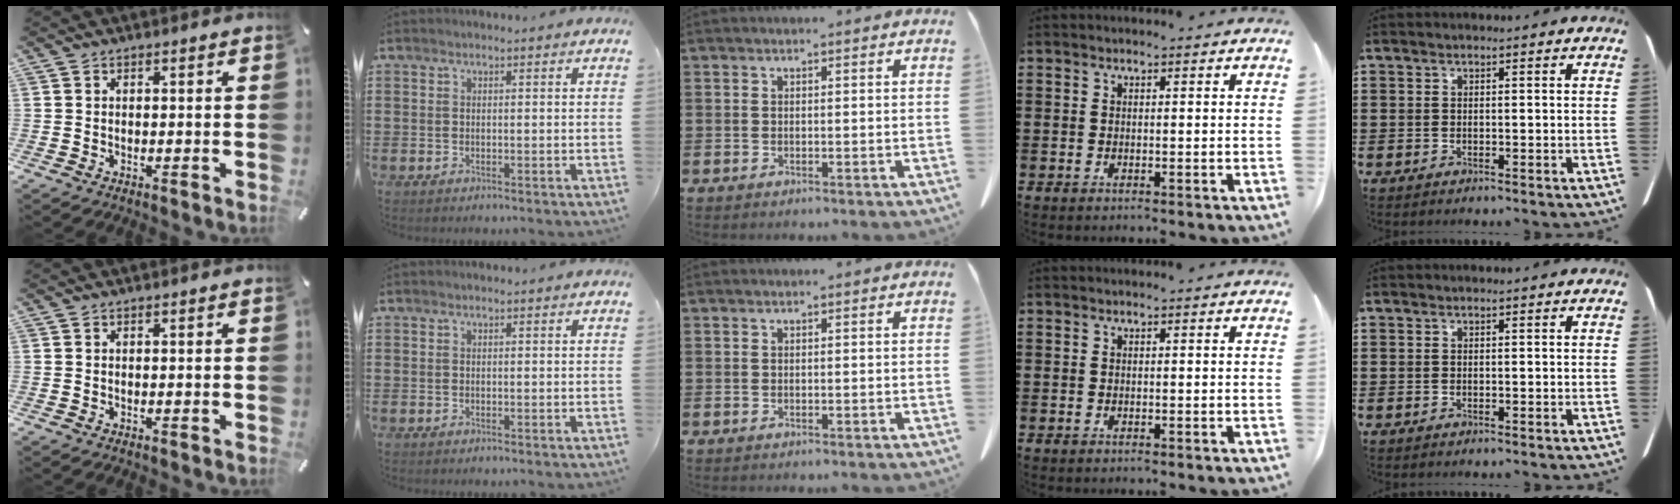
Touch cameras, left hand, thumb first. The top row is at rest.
{}